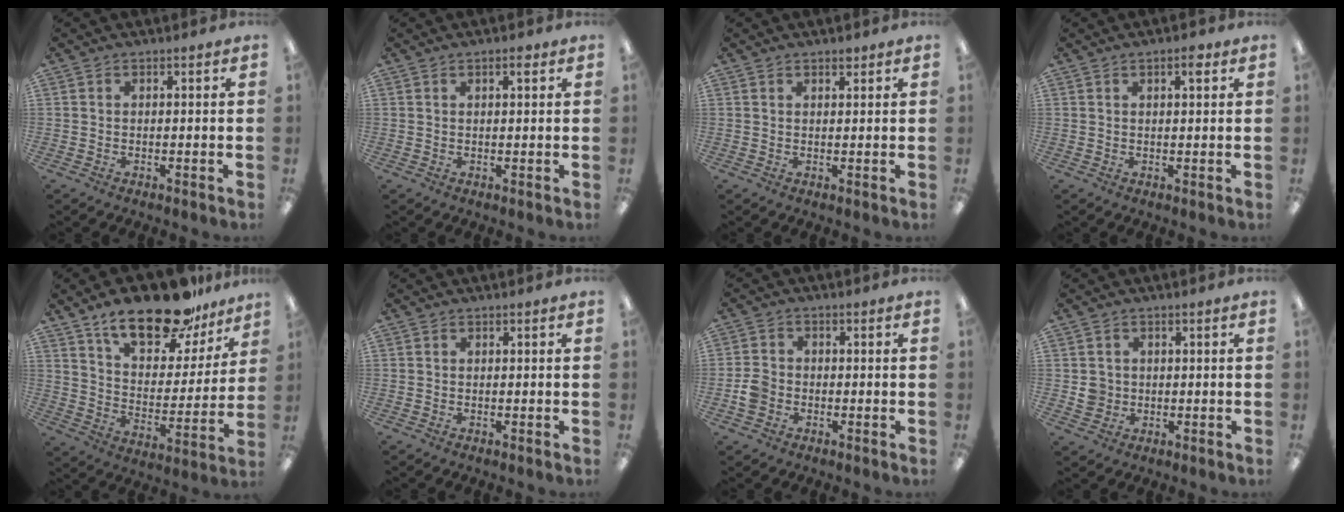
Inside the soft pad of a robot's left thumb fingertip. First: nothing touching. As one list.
[{"total": 1.7, "force": [1.0, 0.4, 1.4], "torque": [-0.020, -0.001, 0.014]}, {"total": 1.3, "force": [1.2, 0.4, 0.4], "torque": [0.000, -0.004, 0.021]}, {"total": 2.6, "force": [1.5, 0.7, 2.1], "torque": [-0.028, -0.003, 0.020]}, {"total": 21.2, "force": [15.7, 8.8, 11.2], "torque": [-0.175, -0.094, 0.270]}, {"total": 0.0}, {"total": 4.1, "force": [-1.3, 3.3, 1.9], "torque": [-0.029, 0.009, -0.022]}, {"total": 3.4, "force": [0.3, 3.4, 0.5], "torque": [0.000, 0.000, 0.002]}]